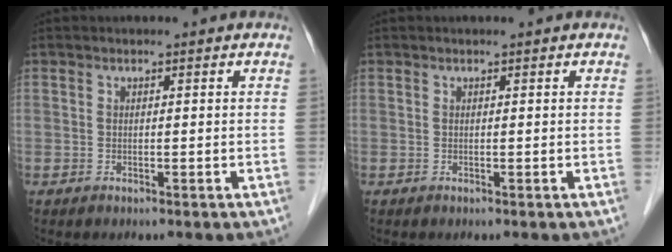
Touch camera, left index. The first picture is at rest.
{"total": 0.0}